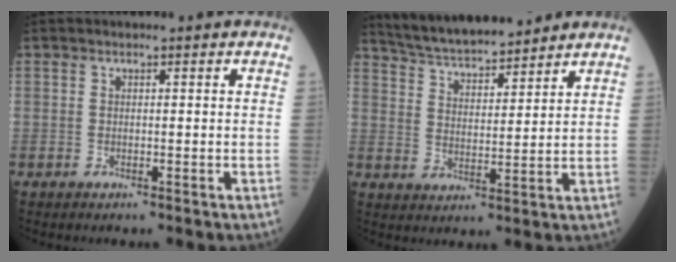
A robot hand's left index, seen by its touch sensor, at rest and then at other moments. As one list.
[{"total": 12.3, "force": [11.4, 1.6, 4.3], "torque": [-0.081, 0.018, 0.194]}]